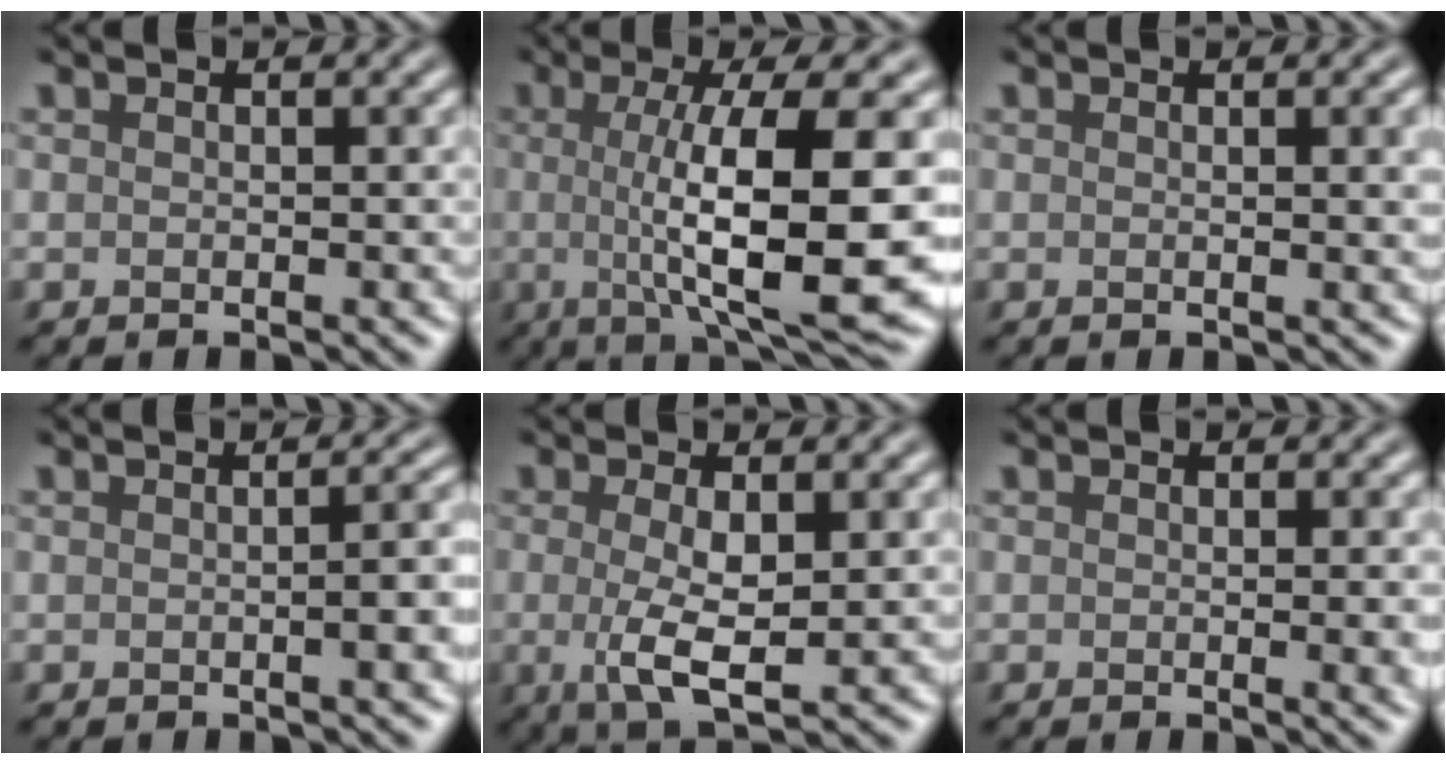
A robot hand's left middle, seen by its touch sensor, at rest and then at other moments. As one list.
[{"total": 12.0, "force": [-0.6, 3.0, 11.6], "torque": [-0.157, -0.007, -0.006]}, {"total": 2.9, "force": [0.3, 1.1, 2.6], "torque": [-0.020, 0.008, -0.001]}, {"total": 3.8, "force": [-0.3, 1.3, 3.5], "torque": [-0.020, 0.014, -0.005]}, {"total": 4.3, "force": [-0.2, 1.1, 4.1], "torque": [-0.082, -0.005, 0.003]}, {"total": 2.4, "force": [0.0, 1.0, 2.2], "torque": [-0.012, 0.002, -0.002]}]